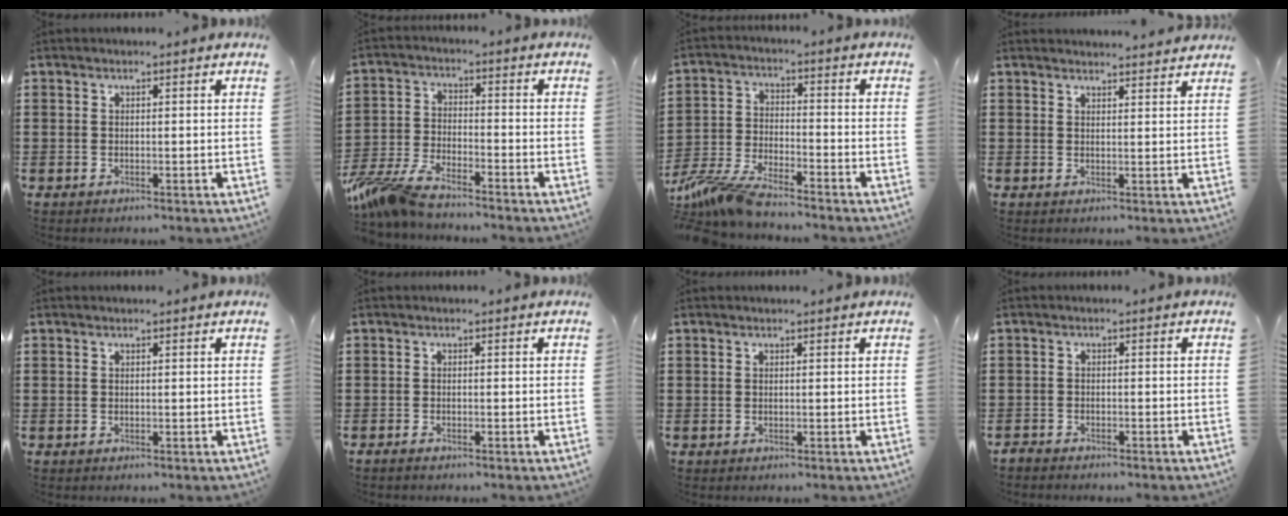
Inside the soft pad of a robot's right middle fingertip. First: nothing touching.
{"total": 6.8, "force": [-6.1, 0.9, 2.9], "torque": [-0.090, -0.010, -0.127]}
{"total": 7.7, "force": [-7.1, 0.6, 2.9], "torque": [-0.078, -0.005, -0.143]}
{"total": 2.1, "force": [2.0, -0.1, 0.1], "torque": [0.001, -0.003, 0.038]}
{"total": 0.0}
{"total": 0.7, "force": [-0.6, 0.1, 0.3], "torque": [-0.007, -0.003, -0.011]}
{"total": 0.0}
{"total": 1.7, "force": [-1.7, 0.2, 0.0], "torque": [-0.006, -0.001, -0.037]}